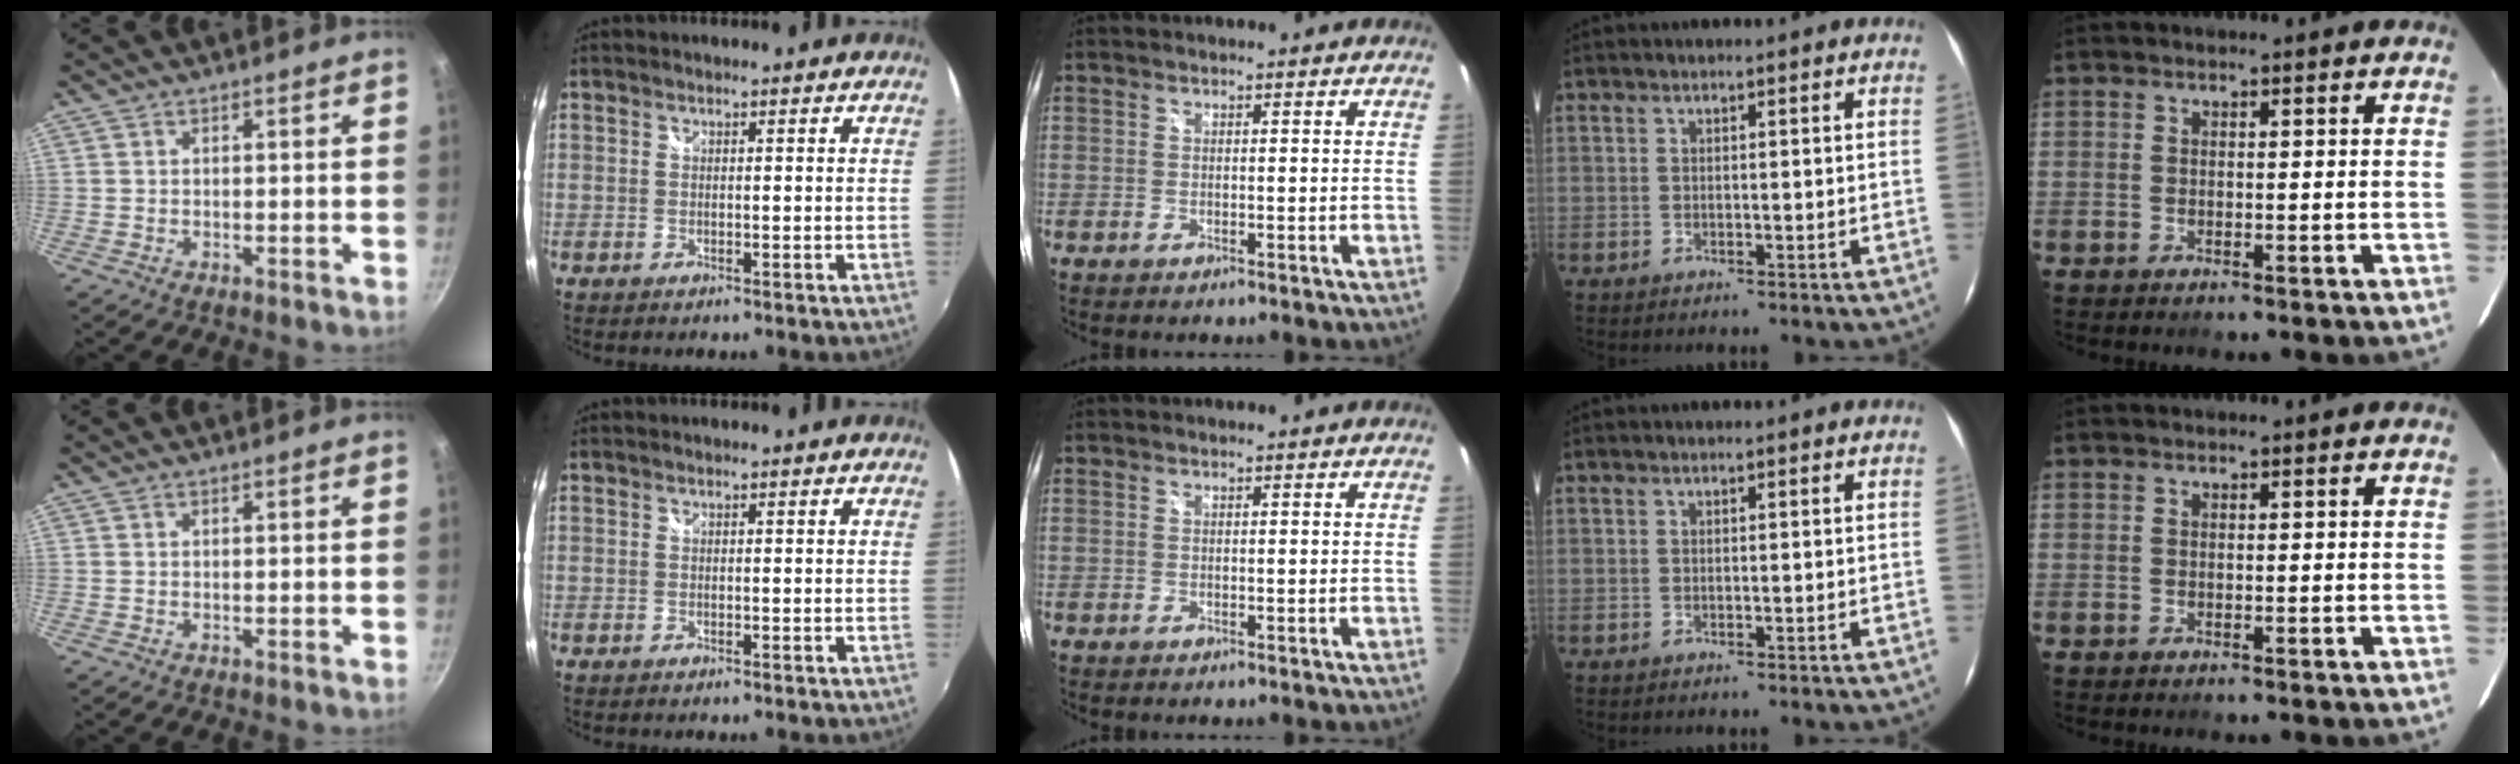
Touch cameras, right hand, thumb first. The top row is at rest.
{}